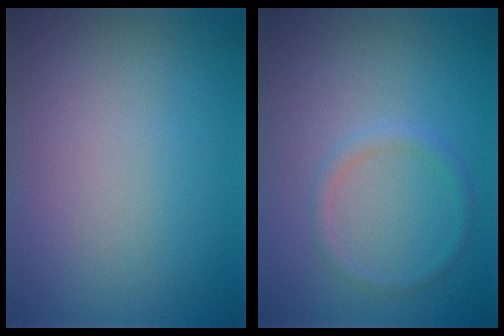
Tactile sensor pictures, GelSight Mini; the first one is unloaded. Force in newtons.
{"total": 1.2, "press": 1.2, "slide": 0.0}